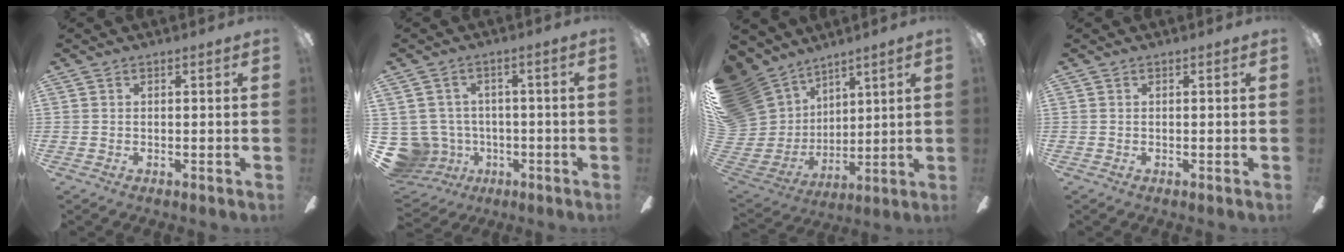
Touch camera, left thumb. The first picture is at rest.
{"total": 9.3, "force": [-1.7, 8.8, 2.6], "torque": [-0.112, 0.007, -0.027]}
{"total": 18.5, "force": [8.8, 14.8, 6.8], "torque": [-0.189, -0.063, 0.186]}
{"total": 0.0}